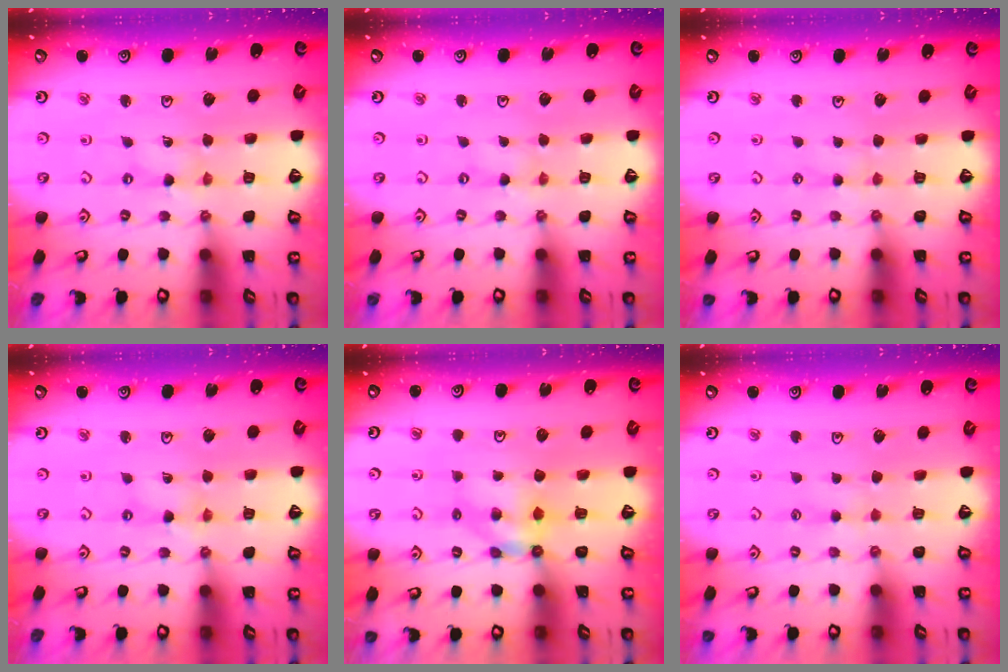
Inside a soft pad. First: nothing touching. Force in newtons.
{"total": 0.0}
{"total": 0.8, "press": 0.8, "slide": 0.3}
{"total": 1.3, "press": 1.3, "slide": 0.3}
{"total": 5.6, "press": 5.6, "slide": 0.2}
{"total": 2.0, "press": 1.9, "slide": 0.4}